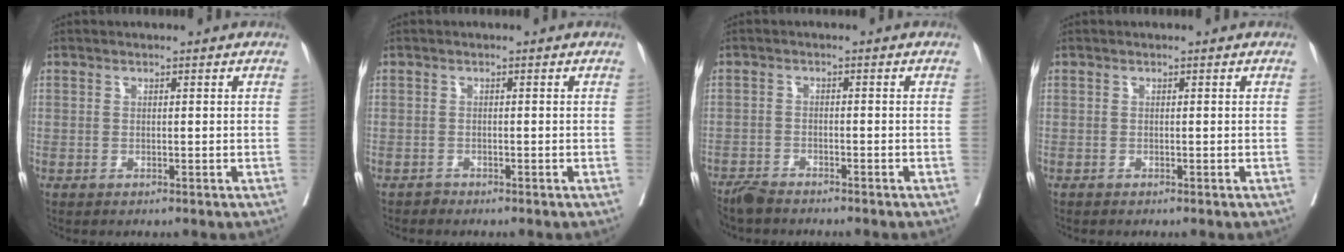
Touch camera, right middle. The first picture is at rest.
{"total": 0.6, "force": [-0.6, 0.1, -0.2], "torque": [-0.001, -0.003, -0.012]}
{"total": 3.9, "force": [-3.7, 0.6, 1.1], "torque": [-0.015, -0.011, -0.066]}
{"total": 0.0}